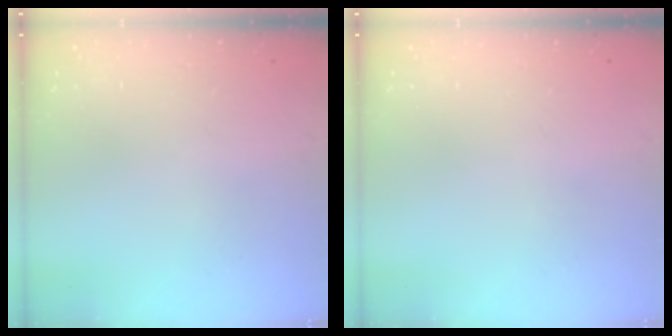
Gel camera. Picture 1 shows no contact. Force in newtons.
{"total": 0.0}